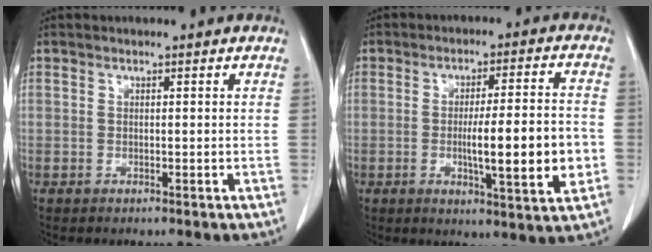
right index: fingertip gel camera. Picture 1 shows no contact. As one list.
[{"total": 11.5, "force": [-2.1, 0.9, 11.3], "torque": [-0.172, -0.006, -0.031]}]